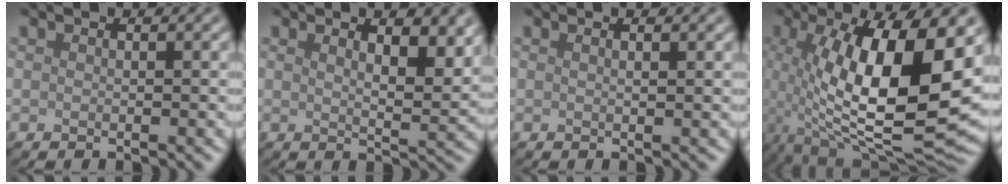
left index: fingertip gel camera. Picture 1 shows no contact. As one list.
[{"total": 5.7, "force": [3.0, 1.8, 4.4], "torque": [-0.045, 0.007, 0.037]}, {"total": 1.1, "force": [0.6, 0.3, 0.9], "torque": [-0.008, 0.001, 0.002]}, {"total": 14.2, "force": [0.7, 4.5, 13.5], "torque": [-0.217, -0.012, 0.011]}]